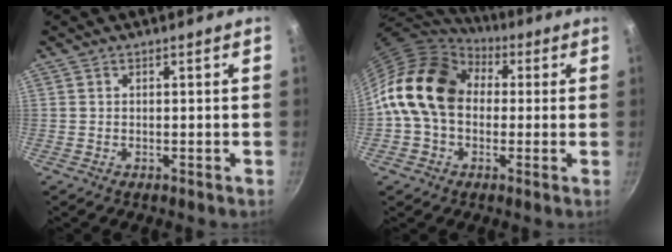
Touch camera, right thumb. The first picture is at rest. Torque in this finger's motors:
{"motor_torque": [1.32, 1.34, 0.28, -0.21, 0.20]}